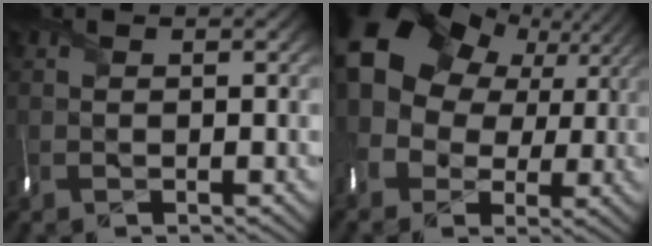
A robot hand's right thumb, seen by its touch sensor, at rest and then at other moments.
{"total": 15.4, "force": [4.1, 12.4, 8.2], "torque": [-0.203, 0.022, 0.061]}